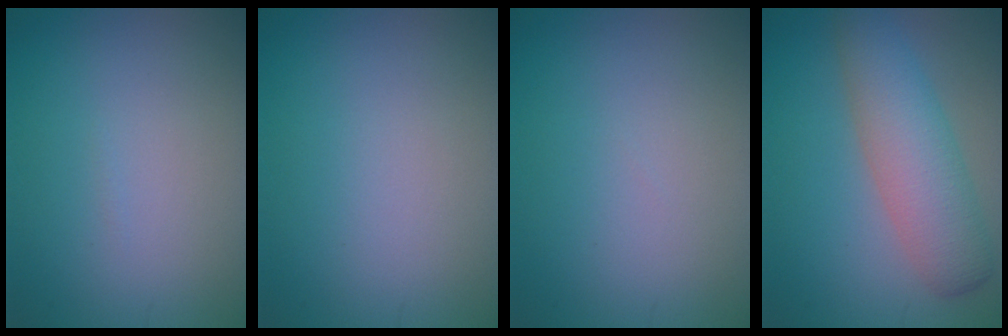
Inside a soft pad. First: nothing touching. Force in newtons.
{"total": 0.0}
{"total": 0.0}
{"total": 5.5, "press": 5.5, "slide": 0.1}